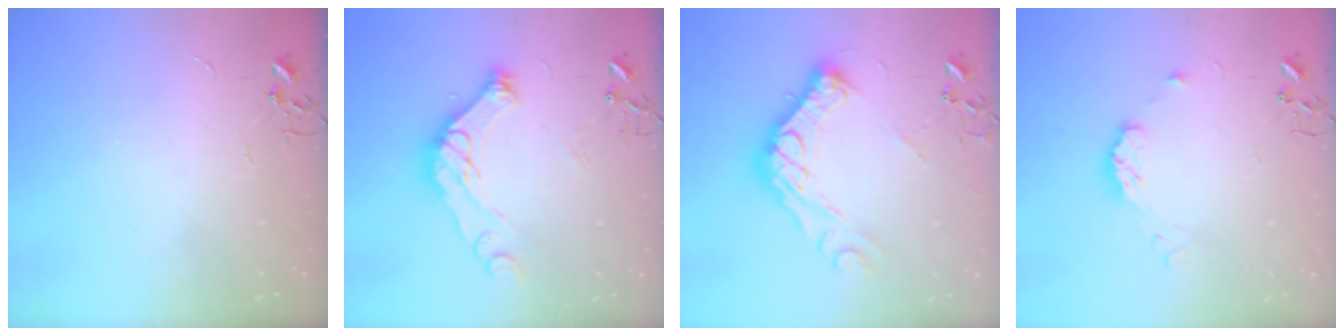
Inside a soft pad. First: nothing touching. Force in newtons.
{"total": 17.0, "press": 16.8, "slide": 2.1}
{"total": 19.8, "press": 19.7, "slide": 1.5}
{"total": 8.0, "press": 8.0, "slide": 0.6}